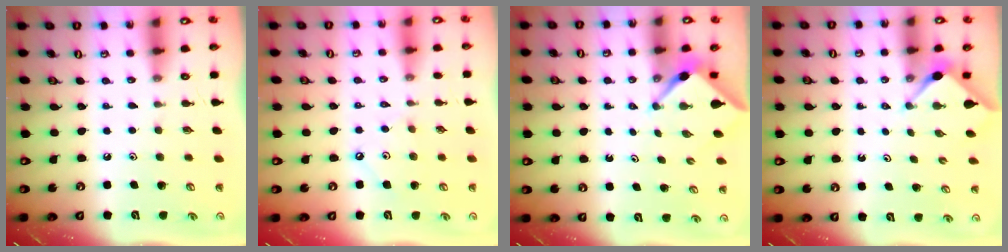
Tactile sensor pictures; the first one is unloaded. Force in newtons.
{"total": 7.1, "press": 7.0, "slide": 0.9}
{"total": 3.2, "press": 3.2, "slide": 0.3}
{"total": 3.0, "press": 3.0, "slide": 0.4}